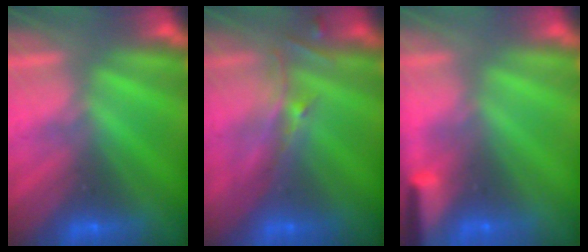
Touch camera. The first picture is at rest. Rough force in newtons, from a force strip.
{"total": 2.6}
{"total": 7.7}